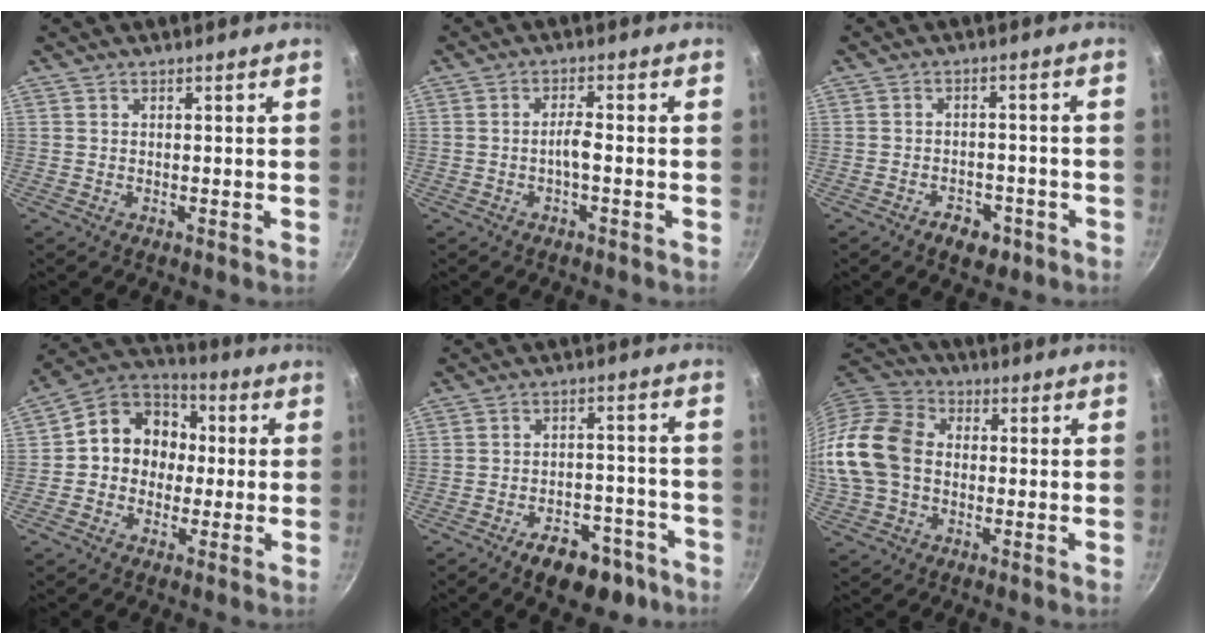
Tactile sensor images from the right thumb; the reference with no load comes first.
{"total": 2.6, "force": [-1.0, 0.5, 2.3], "torque": [-0.046, 0.014, -0.020]}
{"total": 4.5, "force": [-2.3, 2.7, 2.7], "torque": [-0.029, 0.017, -0.025]}
{"total": 12.2, "force": [0.2, 10.6, 5.9], "torque": [-0.049, 0.034, -0.020]}
{"total": 12.1, "force": [-7.7, 6.4, 6.7], "torque": [-0.054, 0.064, -0.100]}
{"total": 15.6, "force": [-0.6, 11.9, 10.0], "torque": [-0.182, 0.028, -0.022]}